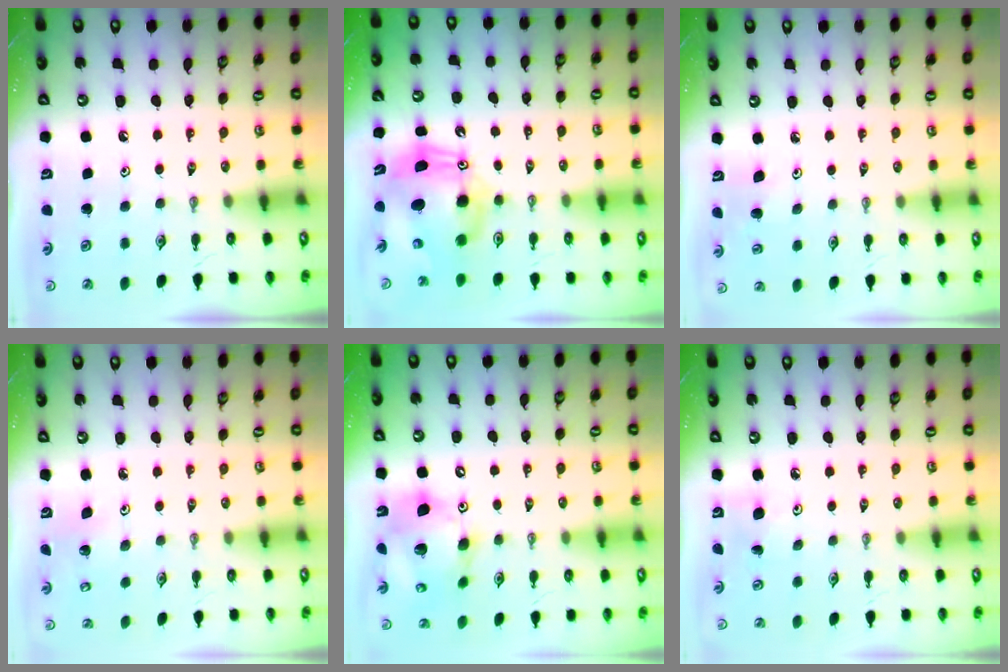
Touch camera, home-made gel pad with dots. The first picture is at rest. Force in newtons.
{"total": 12.5, "press": 12.3, "slide": 2.4}
{"total": 5.0, "press": 4.6, "slide": 1.7}
{"total": 2.6, "press": 2.6, "slide": 0.2}
{"total": 16.0, "press": 15.7, "slide": 3.1}
{"total": 7.1, "press": 7.0, "slide": 0.7}